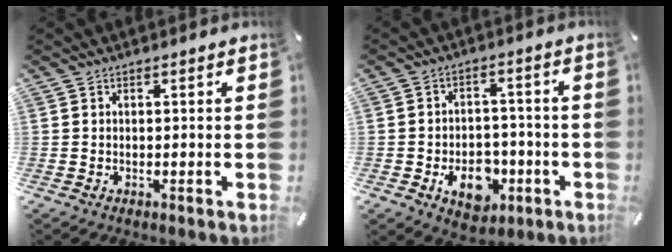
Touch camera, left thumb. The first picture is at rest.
{"total": 10.8, "force": [-3.8, 7.7, 6.5], "torque": [-0.096, 0.018, -0.061]}